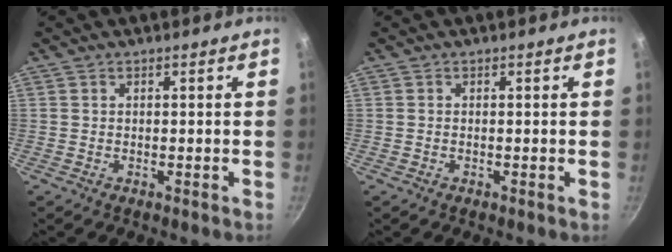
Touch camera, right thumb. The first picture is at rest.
{"total": 0.0}